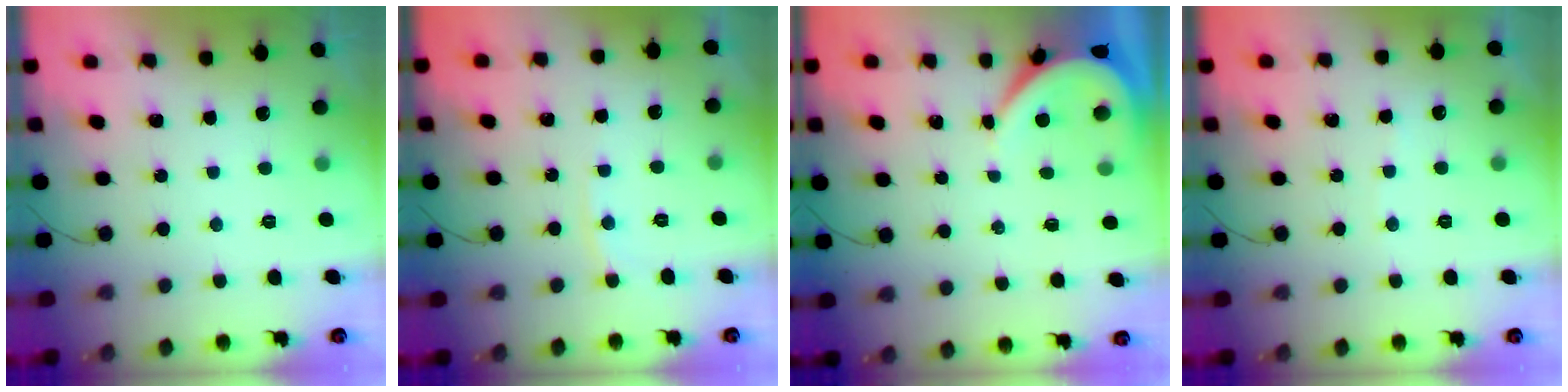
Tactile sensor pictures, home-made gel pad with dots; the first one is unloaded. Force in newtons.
{"total": 3.4, "press": 3.4, "slide": 0.5}
{"total": 3.9, "press": 3.9, "slide": 0.4}
{"total": 3.1, "press": 3.1, "slide": 0.4}